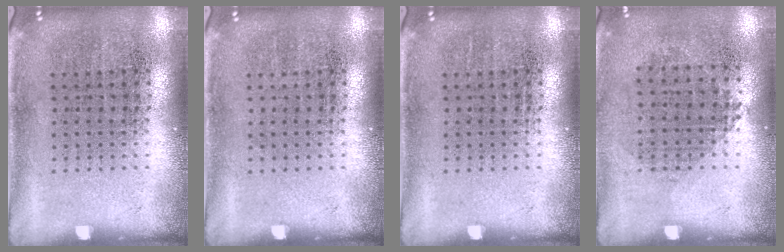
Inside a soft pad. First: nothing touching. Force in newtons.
{"total": 0.0}
{"total": 0.0}
{"total": 0.9, "press": 0.8, "slide": 0.4}